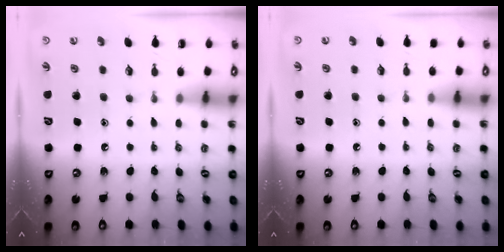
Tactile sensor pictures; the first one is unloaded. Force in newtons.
{"total": 2.9, "press": 2.9, "slide": 0.5}